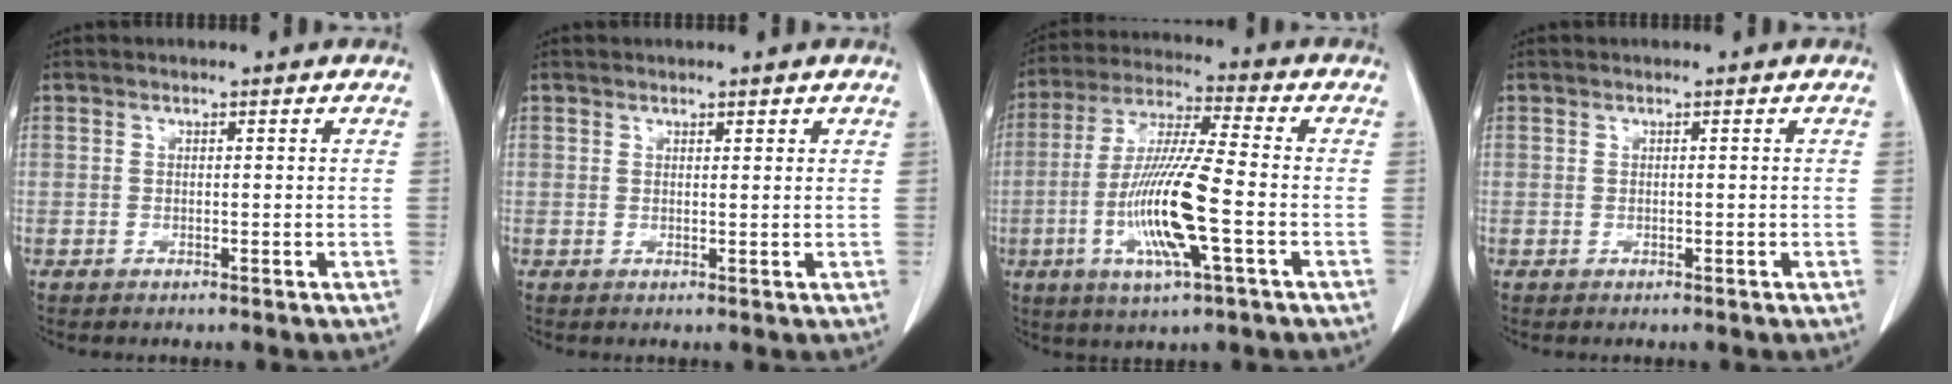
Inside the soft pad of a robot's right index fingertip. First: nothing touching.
{"total": 1.4, "force": [0.9, 0.7, 0.8], "torque": [-0.019, 0.002, 0.017]}
{"total": 15.2, "force": [-3.8, 1.3, 14.7], "torque": [-0.300, -0.014, -0.072]}
{"total": 0.0}